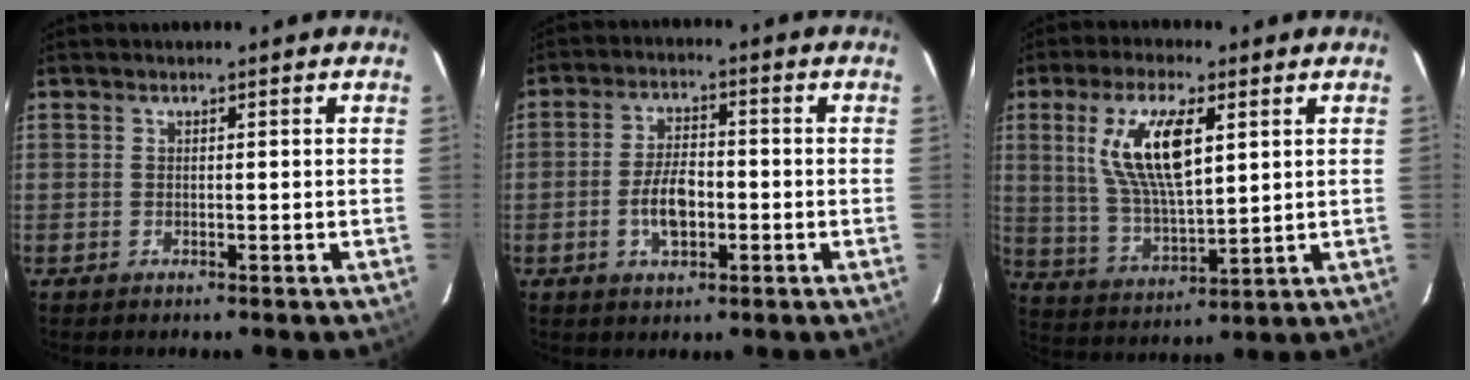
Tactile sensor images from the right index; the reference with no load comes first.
{"total": 6.9, "force": [-1.9, 3.6, 5.6], "torque": [-0.111, 0.006, -0.029]}
{"total": 13.3, "force": [4.3, 4.7, 11.6], "torque": [-0.225, 0.004, 0.092]}